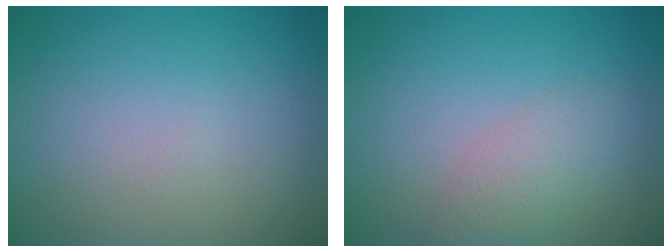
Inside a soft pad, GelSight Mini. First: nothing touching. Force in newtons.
{"total": 2.7, "press": 2.7, "slide": 0.1}